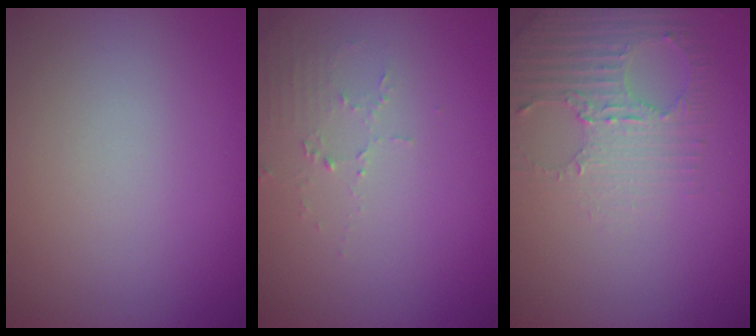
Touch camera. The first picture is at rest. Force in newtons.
{"total": 1.5, "press": 1.5, "slide": 0.2}
{"total": 2.9, "press": 2.7, "slide": 1.1}